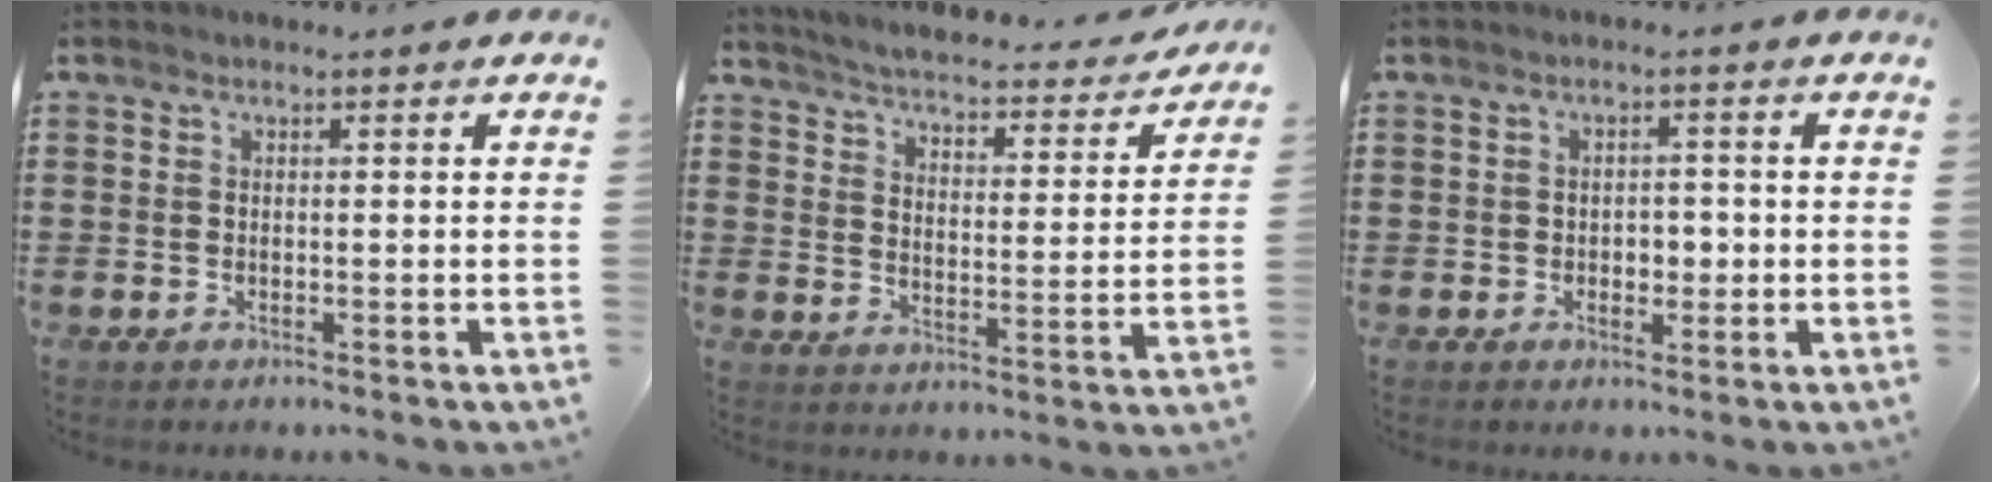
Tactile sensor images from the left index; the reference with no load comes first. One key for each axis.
{"total": 3.4, "fx": 3.3, "fy": -0.1, "fz": 0.9, "tx": -0.038, "ty": -0.032, "tz": 0.049}
{"total": 2.3, "fx": -0.4, "fy": 1.7, "fz": 1.6, "tx": -0.035, "ty": 0.005, "tz": -0.011}